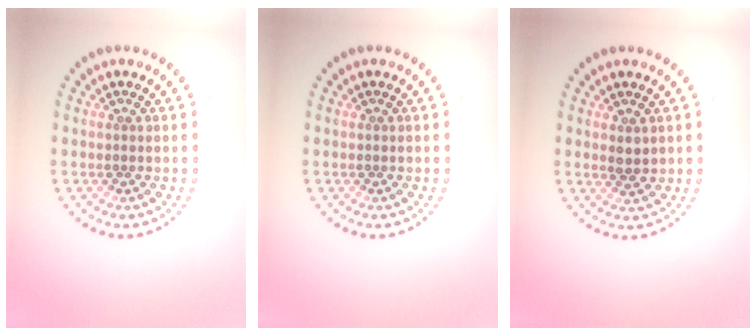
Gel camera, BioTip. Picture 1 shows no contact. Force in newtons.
{"total": 0.0}
{"total": 1.3, "press": 1.2, "slide": 0.4}